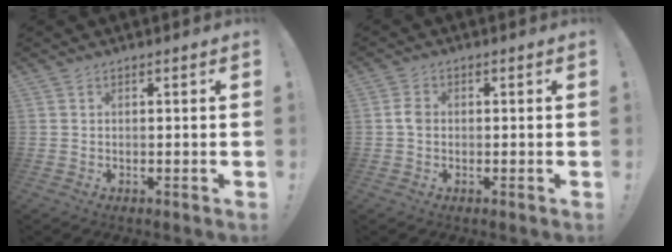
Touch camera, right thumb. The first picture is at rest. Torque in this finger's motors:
{"motor_torque": [0.65, 0.62, 0.42, -0.45, -0.01]}